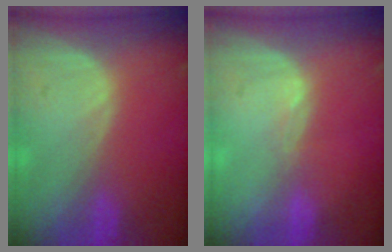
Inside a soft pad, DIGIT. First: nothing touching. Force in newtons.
{"total": 1.0, "press": 0.7, "slide": 0.7}